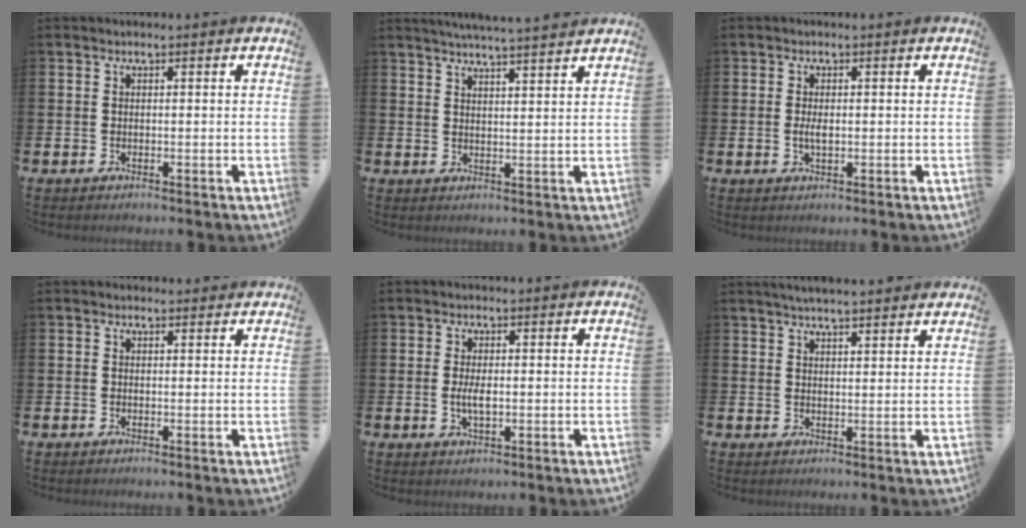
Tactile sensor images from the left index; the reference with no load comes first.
{"total": 4.7, "force": [4.6, -0.9, 0.7], "torque": [-0.023, -0.023, 0.082]}
{"total": 1.9, "force": [0.0, 0.8, 1.7], "torque": [-0.031, 0.001, -0.001]}
{"total": 0.6, "force": [0.5, 0.4, 0.1], "torque": [0.007, 0.002, 0.006]}
{"total": 2.8, "force": [0.0, 1.1, 2.5], "torque": [-0.046, 0.001, -0.002]}
{"total": 3.6, "force": [3.5, 0.0, 0.8], "torque": [-0.021, -0.012, 0.064]}